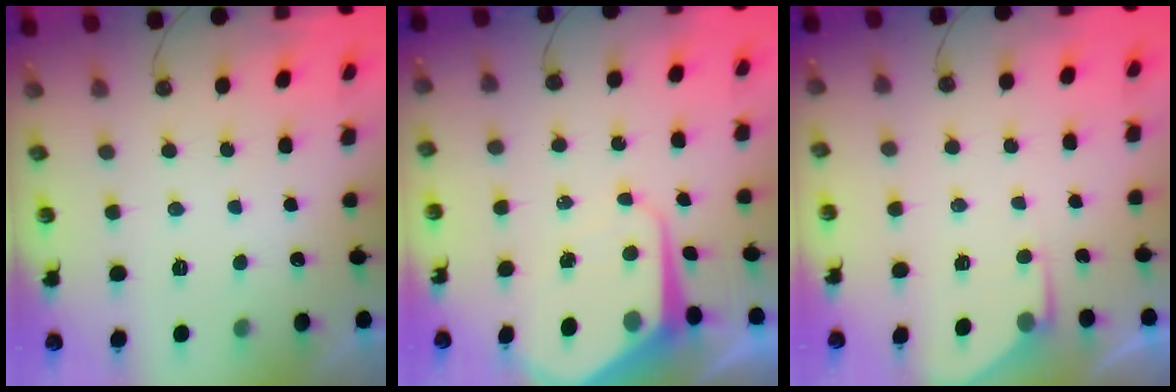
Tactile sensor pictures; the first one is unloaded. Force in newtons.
{"total": 8.9, "press": 8.9, "slide": 0.7}
{"total": 2.9, "press": 2.9, "slide": 0.5}